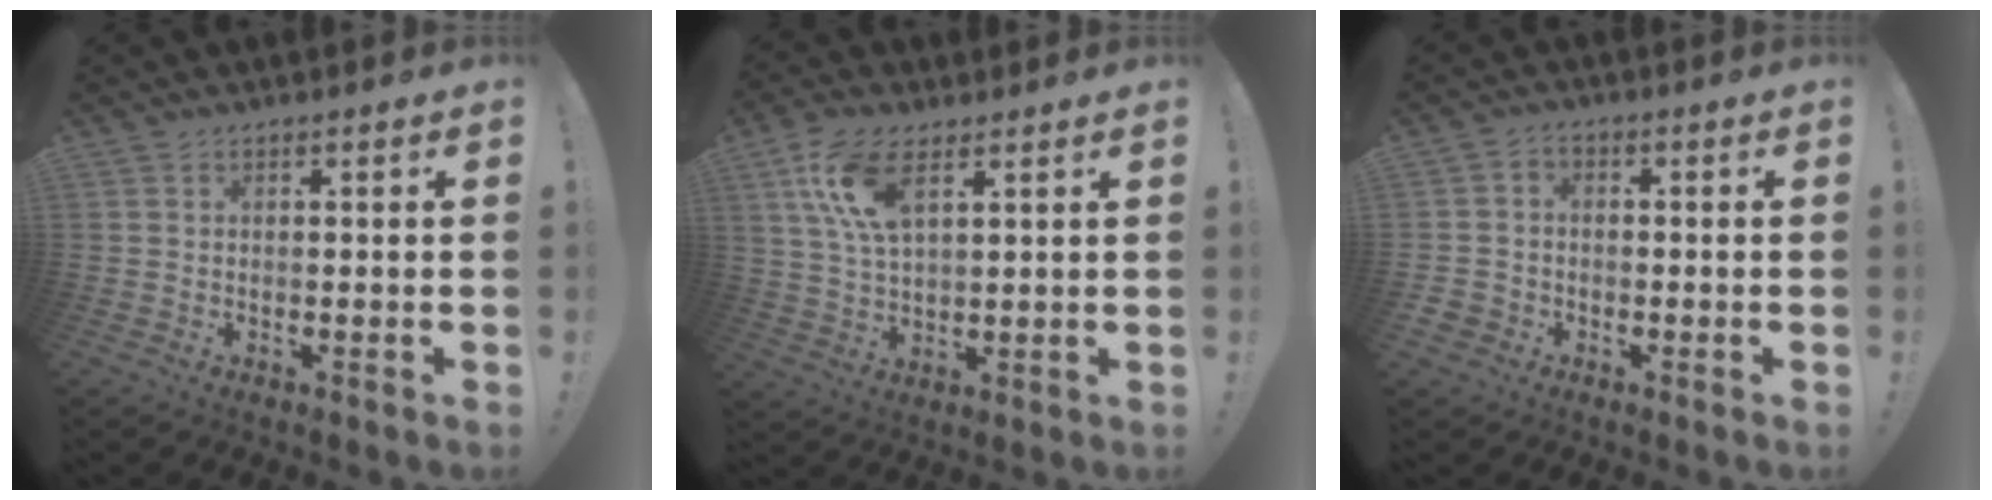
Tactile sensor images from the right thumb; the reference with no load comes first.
{"total": 11.4, "force": [5.7, 5.1, 8.4], "torque": [-0.169, -0.017, 0.106]}
{"total": 3.6, "force": [-1.5, 3.1, 1.1], "torque": [-0.017, 0.007, -0.029]}